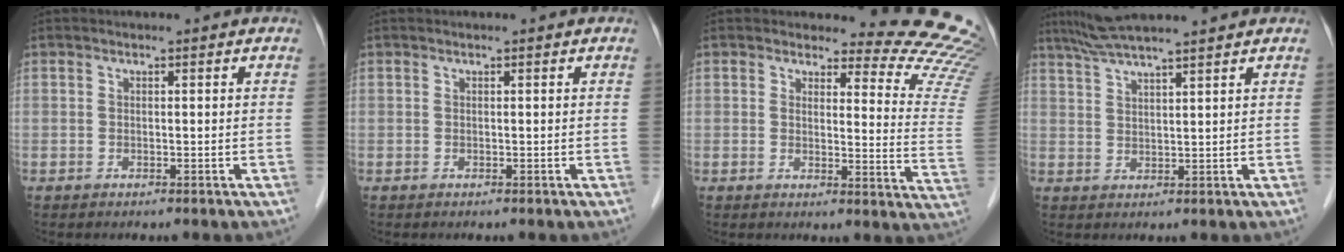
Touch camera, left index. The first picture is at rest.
{"total": 0.0}
{"total": 14.2, "force": [14.1, 0.9, 1.6], "torque": [0.010, -0.141, 0.117]}
{"total": 8.4, "force": [7.4, -0.4, 3.9], "torque": [-0.070, 0.034, 0.121]}